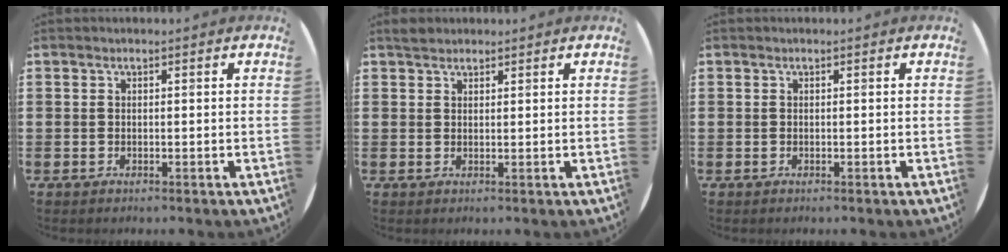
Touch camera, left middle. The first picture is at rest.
{"total": 1.6, "force": [1.4, 0.6, 0.3], "torque": [0.000, 0.002, 0.025]}
{"total": 0.0}